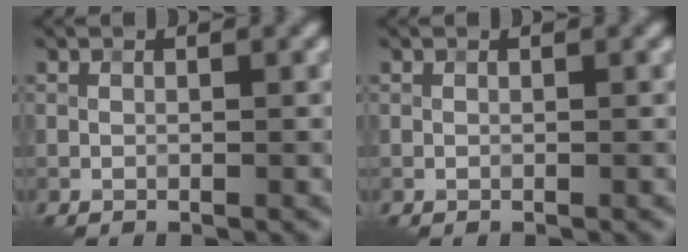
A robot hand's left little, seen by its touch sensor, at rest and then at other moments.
{"total": 0.0}